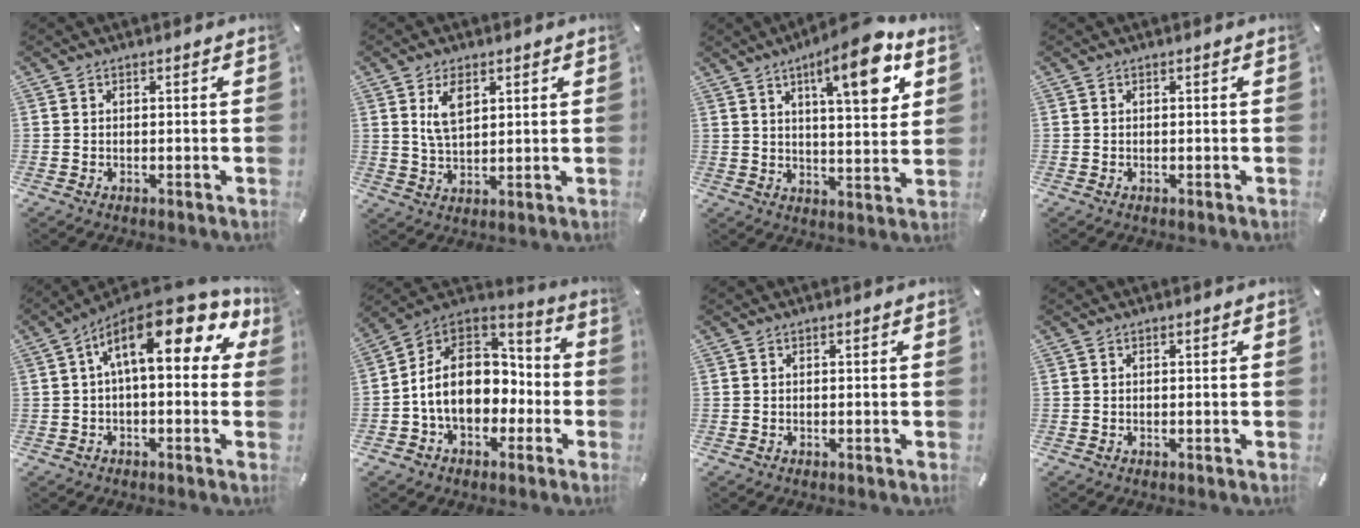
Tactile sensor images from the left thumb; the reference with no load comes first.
{"total": 6.6, "force": [2.9, 3.8, 4.5], "torque": [-0.099, 0.000, 0.051]}
{"total": 14.4, "force": [7.0, 4.5, 11.8], "torque": [-0.163, -0.032, 0.106]}
{"total": 0.0}
{"total": 16.3, "force": [6.2, 6.5, 13.5], "torque": [-0.234, -0.045, 0.104]}
{"total": 15.9, "force": [-2.0, 12.6, 9.5], "torque": [-0.175, 0.005, -0.035]}
{"total": 0.0}
{"total": 0.0}